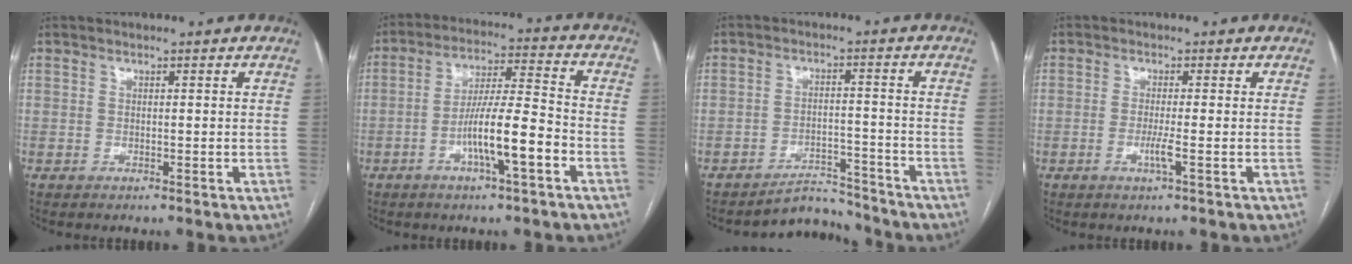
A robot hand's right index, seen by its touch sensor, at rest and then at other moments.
{"total": 10.5, "force": [-4.1, 1.0, 9.6], "torque": [-0.174, 0.009, -0.070]}
{"total": 6.9, "force": [-6.7, 1.5, -1.0], "torque": [0.026, 0.041, -0.100]}
{"total": 2.3, "force": [-0.7, -0.3, 2.2], "torque": [-0.046, -0.005, -0.015]}